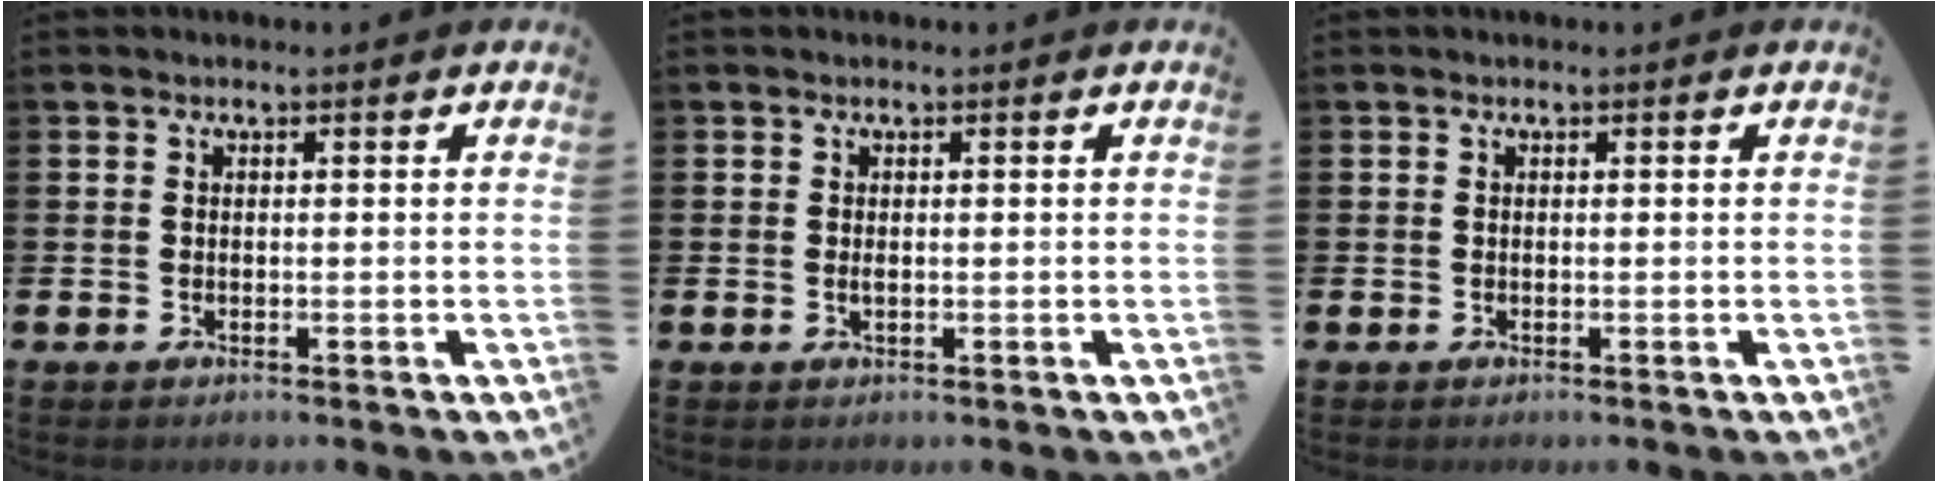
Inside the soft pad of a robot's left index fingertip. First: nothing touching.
{"total": 0.7, "force": [0.1, 0.2, 0.6], "torque": [-0.011, 0.000, 0.001]}
{"total": 0.0}